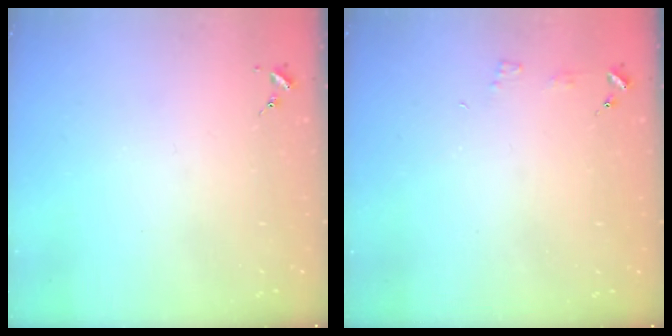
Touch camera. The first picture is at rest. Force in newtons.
{"total": 3.1, "press": 3.1, "slide": 0.4}